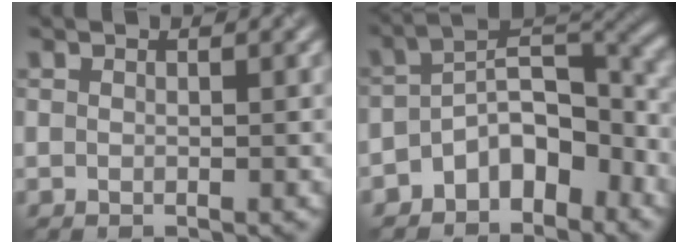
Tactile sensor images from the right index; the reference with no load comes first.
{"total": 6.4, "force": [-3.8, 3.5, 3.9], "torque": [-0.044, 0.016, -0.078]}